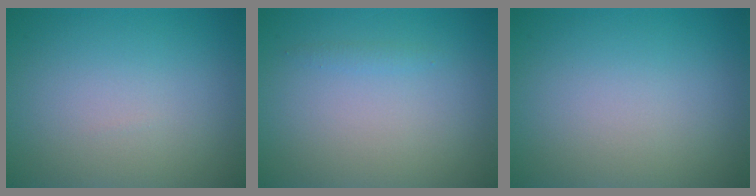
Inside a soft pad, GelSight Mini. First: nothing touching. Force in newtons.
{"total": 0.5, "press": 0.5, "slide": 0.0}
{"total": 0.0}